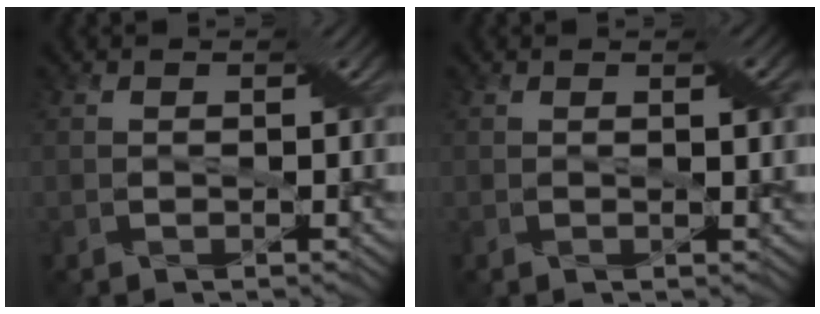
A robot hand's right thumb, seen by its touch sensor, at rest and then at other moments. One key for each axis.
{"total": 2.0, "fx": 0.6, "fy": 0.3, "fz": 1.9, "tx": -0.029, "ty": 0.003, "tz": 0.010}